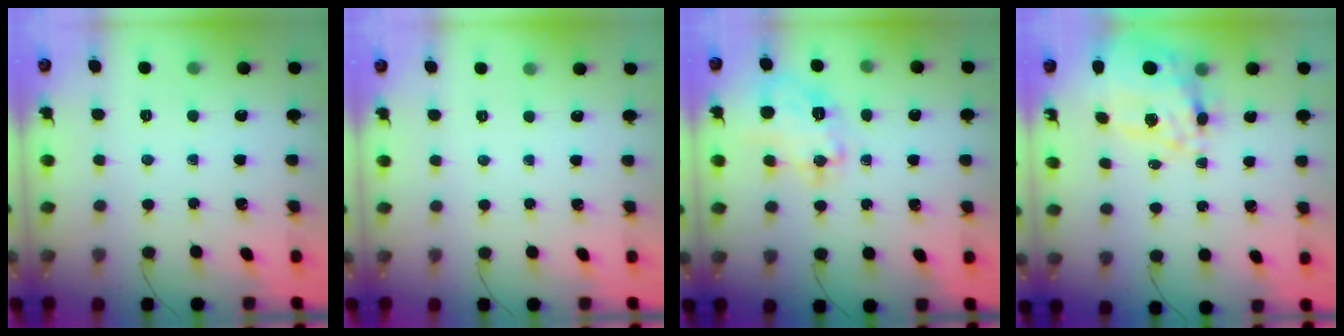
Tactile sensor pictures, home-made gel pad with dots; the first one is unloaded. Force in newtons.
{"total": 2.5, "press": 2.4, "slide": 0.5}
{"total": 13.1, "press": 13.0, "slide": 0.9}
{"total": 14.0, "press": 13.2, "slide": 4.7}